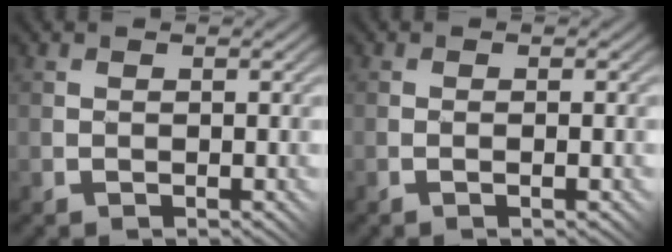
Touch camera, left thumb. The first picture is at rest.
{"total": 1.0, "force": [-0.4, -0.2, 0.9], "torque": [-0.012, 0.008, -0.005]}